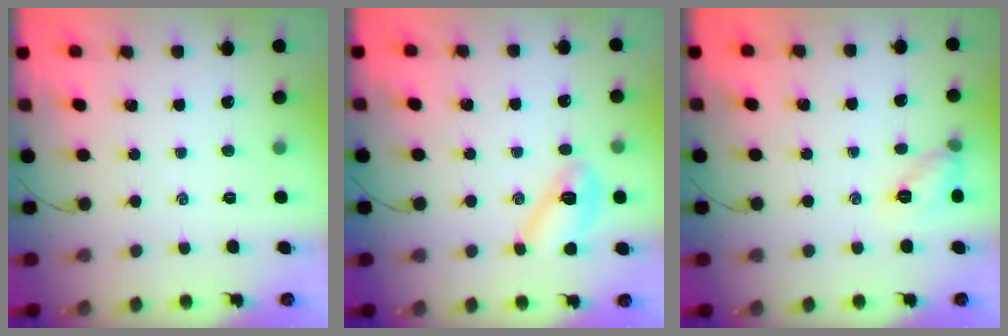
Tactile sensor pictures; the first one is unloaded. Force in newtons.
{"total": 8.6, "press": 8.6, "slide": 0.5}
{"total": 7.7, "press": 7.5, "slide": 1.5}